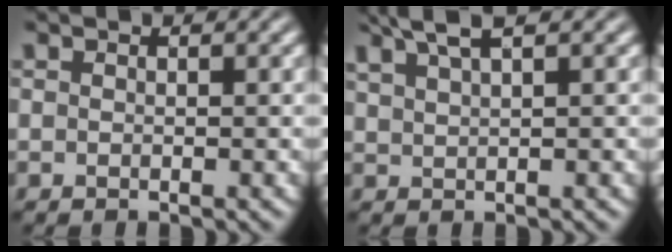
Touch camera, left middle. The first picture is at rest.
{"total": 3.4, "force": [2.5, 0.6, 2.2], "torque": [-0.033, 0.010, 0.050]}